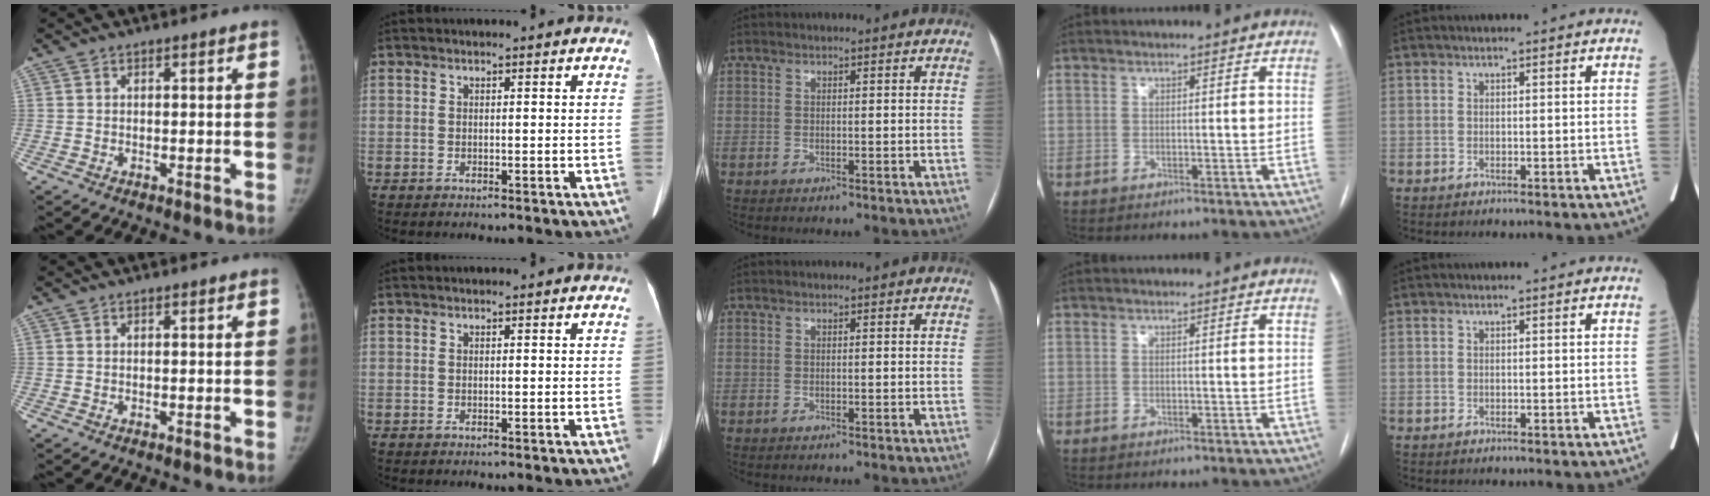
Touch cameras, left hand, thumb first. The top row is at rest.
{}